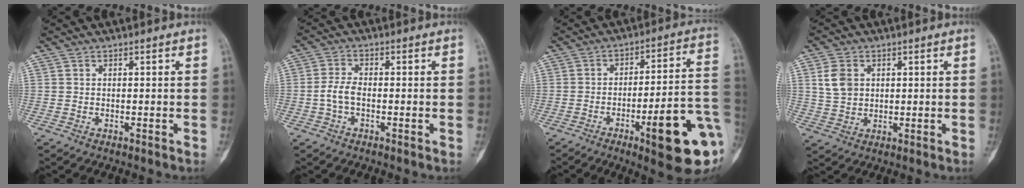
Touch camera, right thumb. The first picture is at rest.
{"total": 3.8, "force": [-1.0, 2.0, 3.0], "torque": [-0.067, 0.014, -0.022]}
{"total": 19.9, "force": [-6.8, 3.9, 18.3], "torque": [-0.200, 0.026, -0.085]}
{"total": 5.4, "force": [1.6, 4.2, 3.1], "torque": [-0.047, -0.001, 0.035]}